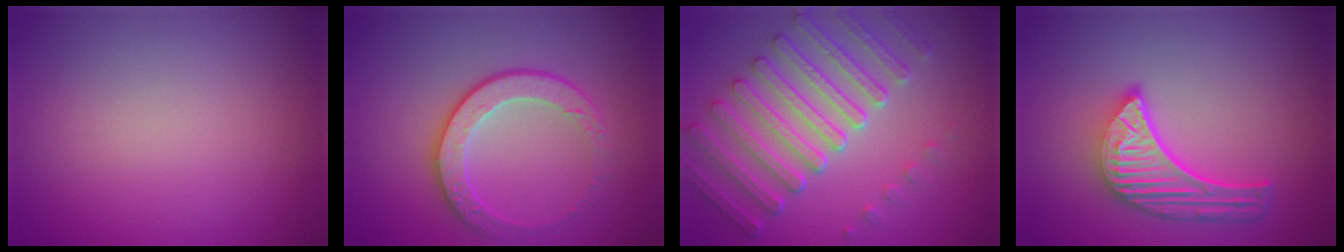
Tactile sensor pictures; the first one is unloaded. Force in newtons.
{"total": 3.9, "press": 3.4, "slide": 1.7}
{"total": 7.5, "press": 5.6, "slide": 4.9}
{"total": 5.7, "press": 4.2, "slide": 3.9}